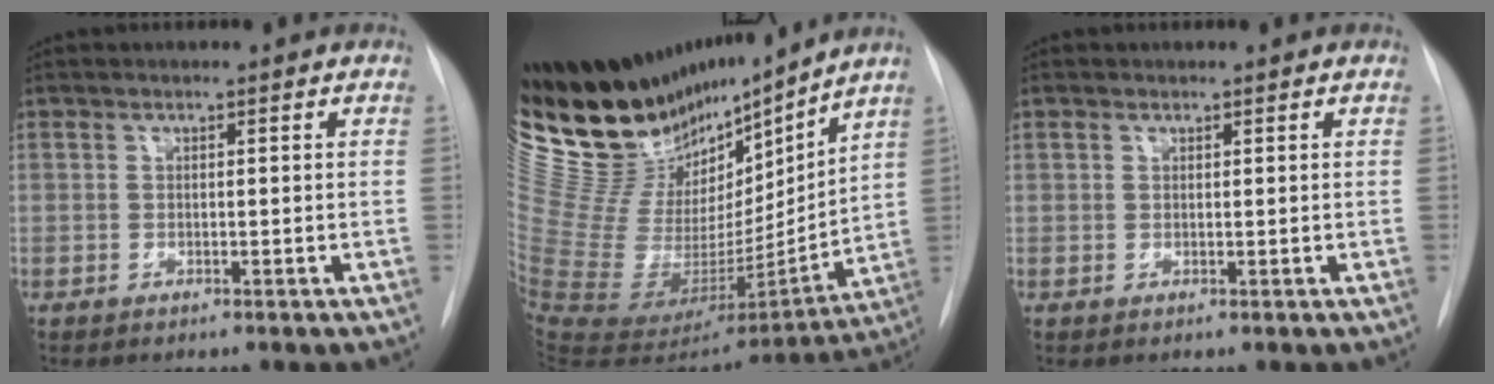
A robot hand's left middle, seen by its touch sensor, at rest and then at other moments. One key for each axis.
{"total": 29.0, "fx": 24.5, "fy": 8.6, "fz": 13.0, "tx": -0.226, "ty": -0.032, "tz": 0.418}
{"total": 0.6, "fx": 0.3, "fy": 0.0, "fz": -0.5, "tx": 0.015, "ty": -0.001, "tz": 0.004}